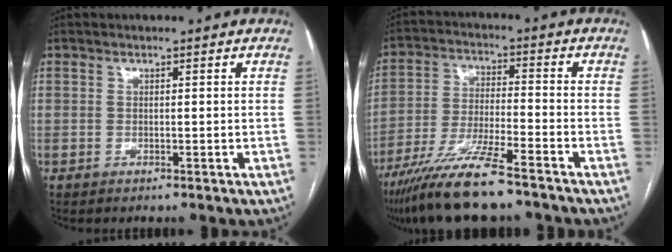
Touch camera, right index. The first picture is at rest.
{"total": 12.5, "force": [-9.6, 0.9, 7.9], "torque": [-0.152, -0.030, -0.171]}